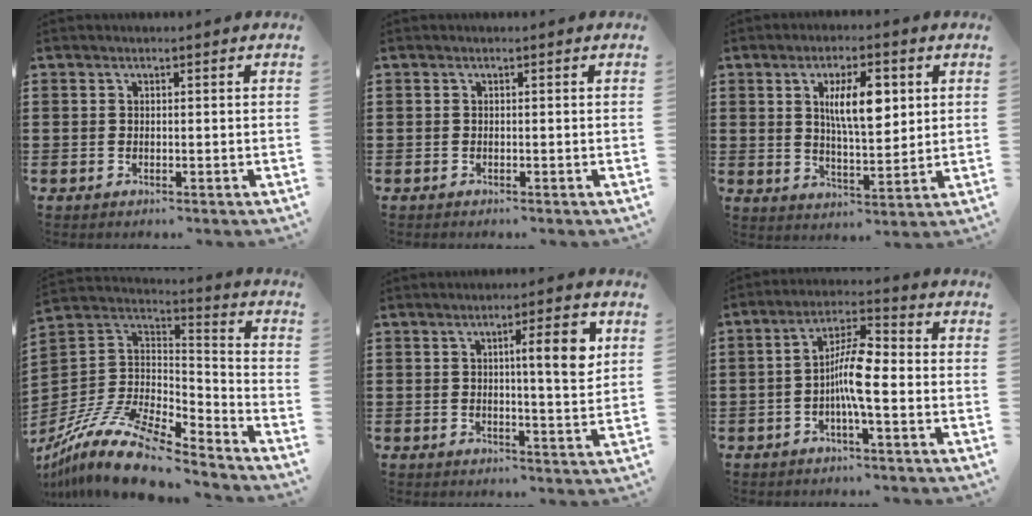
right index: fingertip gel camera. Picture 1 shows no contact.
{"total": 0.0}
{"total": 8.5, "force": [2.5, 3.0, 7.5], "torque": [-0.137, 0.003, 0.038]}
{"total": 14.4, "force": [-11.1, 4.1, 8.3], "torque": [-0.163, 0.035, -0.207]}
{"total": 7.0, "force": [2.1, 0.8, 6.6], "torque": [-0.098, -0.009, 0.022]}
{"total": 7.2, "force": [-1.5, 1.5, 6.8], "torque": [-0.134, 0.001, -0.033]}